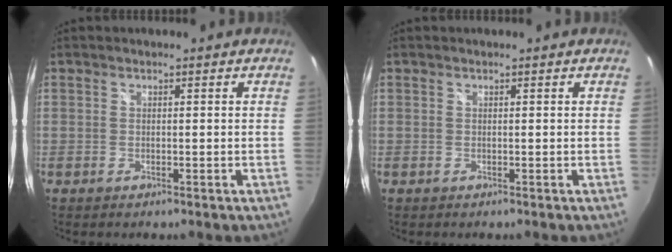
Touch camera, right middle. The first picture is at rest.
{"total": 0.0}